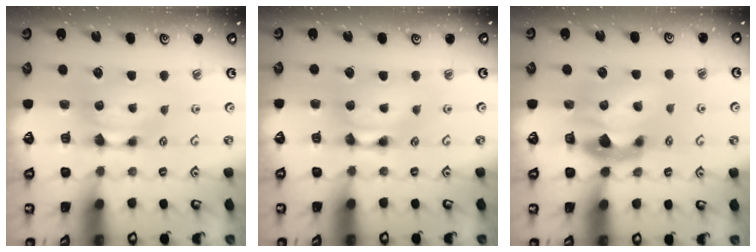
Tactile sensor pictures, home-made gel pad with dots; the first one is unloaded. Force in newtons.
{"total": 1.9, "press": 1.9, "slide": 0.1}
{"total": 6.0, "press": 5.7, "slide": 1.9}